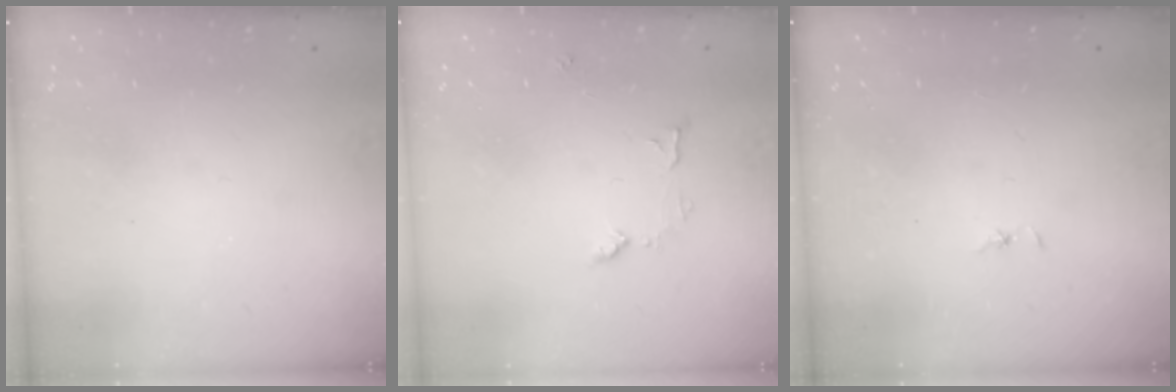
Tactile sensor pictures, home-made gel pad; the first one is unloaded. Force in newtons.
{"total": 6.8, "press": 6.8, "slide": 0.4}
{"total": 0.7, "press": 0.7, "slide": 0.1}